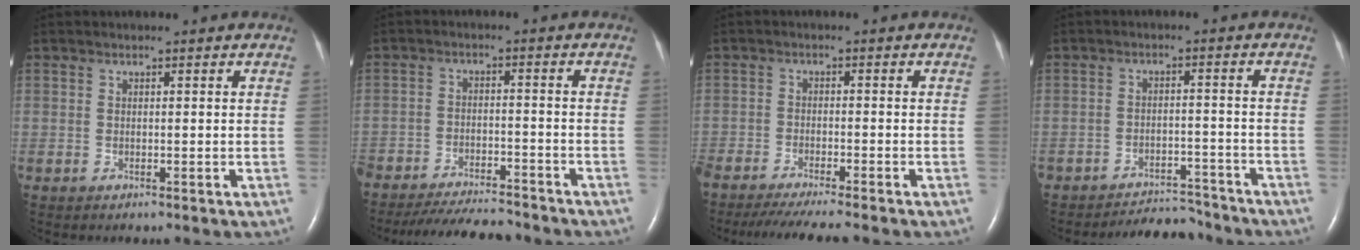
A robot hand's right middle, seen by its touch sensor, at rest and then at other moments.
{"total": 13.0, "force": [-11.9, 2.1, 4.7], "torque": [-0.073, -0.015, -0.173]}
{"total": 10.0, "force": [-8.8, 0.1, 4.8], "torque": [-0.061, -0.026, -0.138]}
{"total": 6.8, "force": [-6.7, 1.3, -0.1], "torque": [0.003, 0.007, -0.099]}